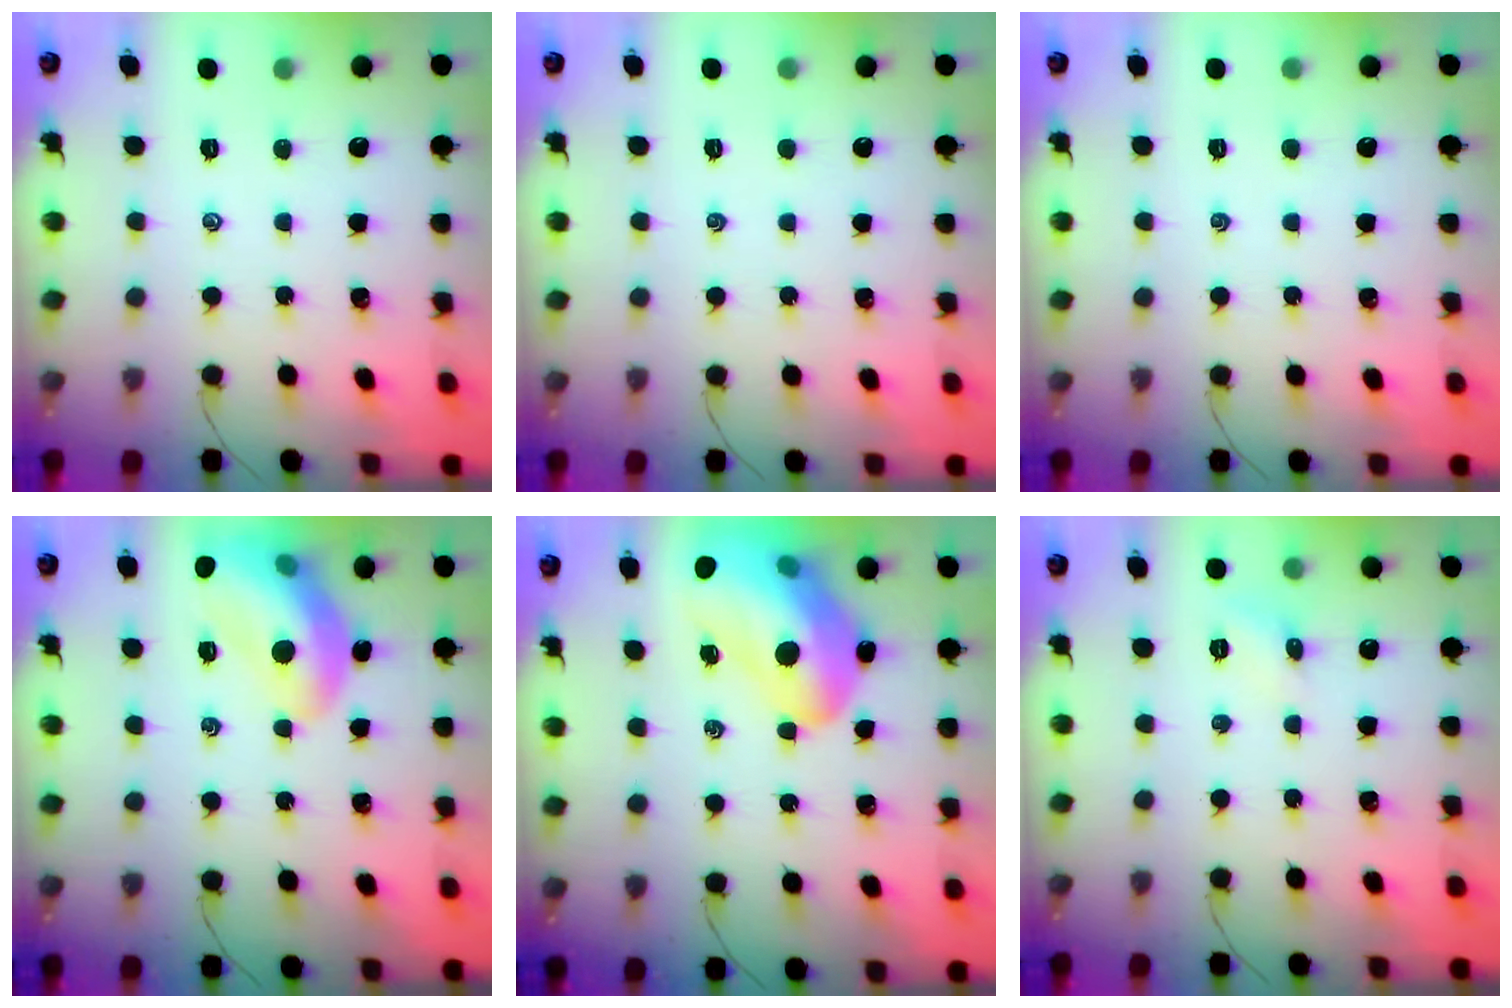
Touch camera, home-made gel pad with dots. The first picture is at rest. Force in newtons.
{"total": 0.0}
{"total": 0.0}
{"total": 14.4, "press": 14.3, "slide": 1.6}
{"total": 22.6, "press": 22.0, "slide": 5.3}
{"total": 4.7, "press": 4.4, "slide": 1.6}